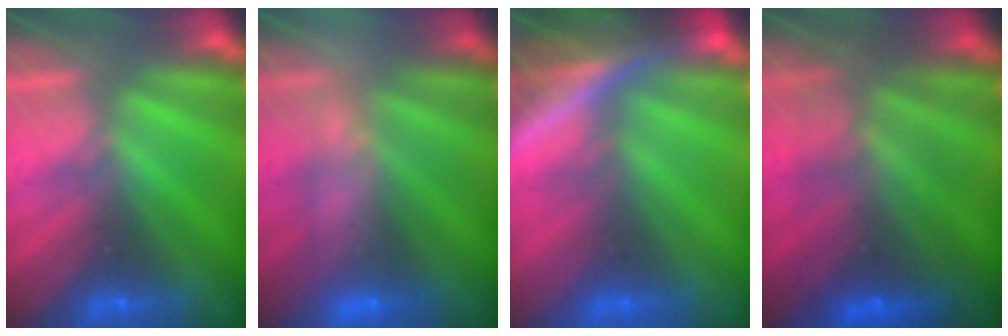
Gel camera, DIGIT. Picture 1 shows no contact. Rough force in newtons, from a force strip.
{"total": 2.4}
{"total": 7.8}
{"total": 7.4}